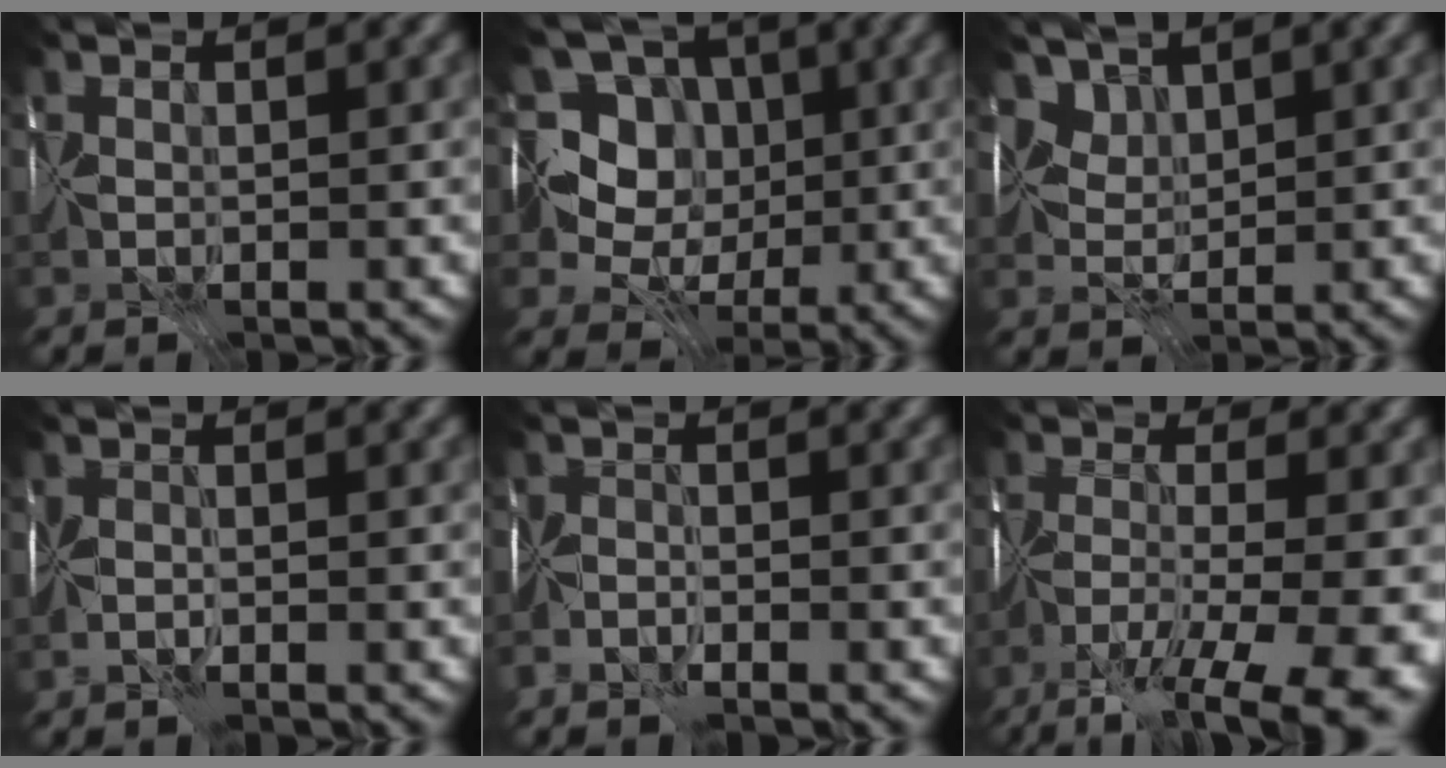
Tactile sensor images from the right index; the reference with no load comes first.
{"total": 8.4, "force": [1.0, 7.4, 3.8], "torque": [-0.058, 0.015, -0.020]}
{"total": 3.3, "force": [2.5, 1.9, 1.0], "torque": [-0.029, -0.005, 0.057]}
{"total": 1.3, "force": [-1.1, 0.1, 0.7], "torque": [-0.017, -0.002, -0.031]}
{"total": 2.3, "force": [-2.1, 0.4, 0.7], "torque": [-0.015, -0.001, -0.052]}
{"total": 13.1, "force": [-8.3, 3.9, 9.4], "torque": [-0.171, -0.025, -0.115]}